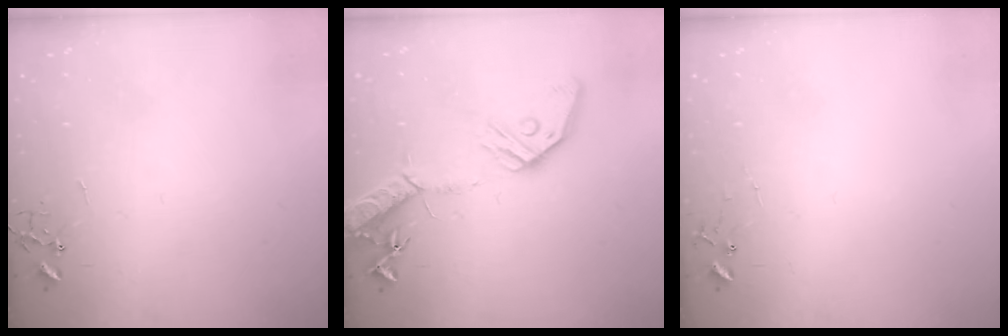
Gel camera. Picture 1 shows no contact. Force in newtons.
{"total": 16.6, "press": 16.2, "slide": 3.2}
{"total": 6.9, "press": 6.9, "slide": 0.4}